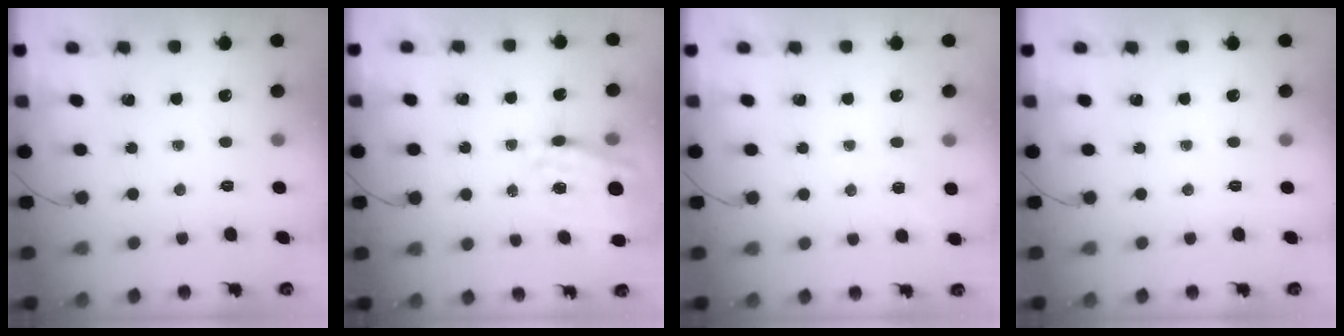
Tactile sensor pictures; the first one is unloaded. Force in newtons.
{"total": 17.1, "press": 16.6, "slide": 3.9}
{"total": 2.3, "press": 1.6, "slide": 1.7}
{"total": 0.0}